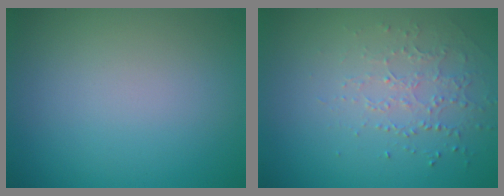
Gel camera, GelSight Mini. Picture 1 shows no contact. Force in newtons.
{"total": 1.5, "press": 1.2, "slide": 0.9}